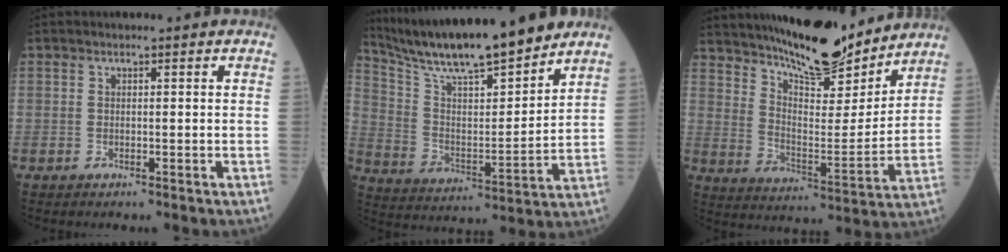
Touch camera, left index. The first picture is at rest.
{"total": 18.4, "force": [16.2, 1.2, 8.7], "torque": [-0.161, 0.002, 0.281]}
{"total": 16.5, "force": [14.5, 2.8, 7.4], "torque": [-0.122, -0.013, 0.235]}